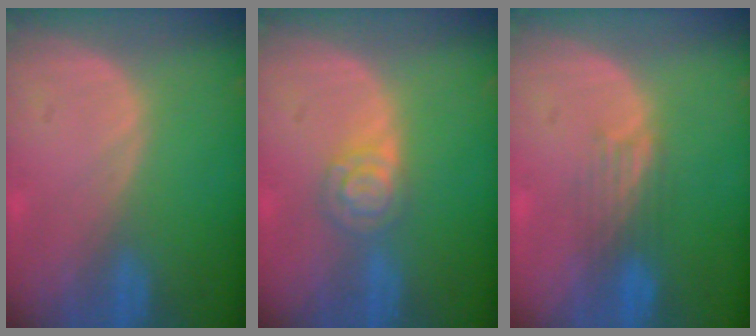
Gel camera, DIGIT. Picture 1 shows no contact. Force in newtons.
{"total": 4.6, "press": 4.2, "slide": 2.0}
{"total": 3.8, "press": 3.1, "slide": 2.1}